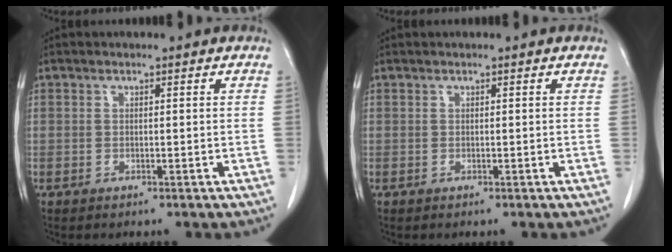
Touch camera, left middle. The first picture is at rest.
{"total": 0.0}